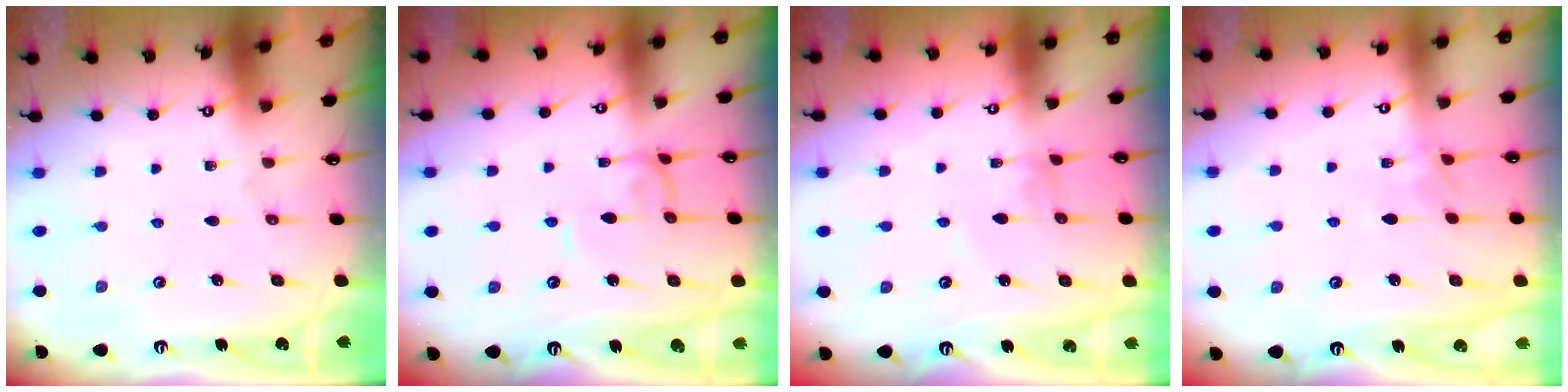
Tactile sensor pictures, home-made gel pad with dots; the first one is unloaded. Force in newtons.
{"total": 1.8, "press": 1.8, "slide": 0.2}
{"total": 2.8, "press": 2.8, "slide": 0.1}
{"total": 1.4, "press": 1.3, "slide": 0.5}